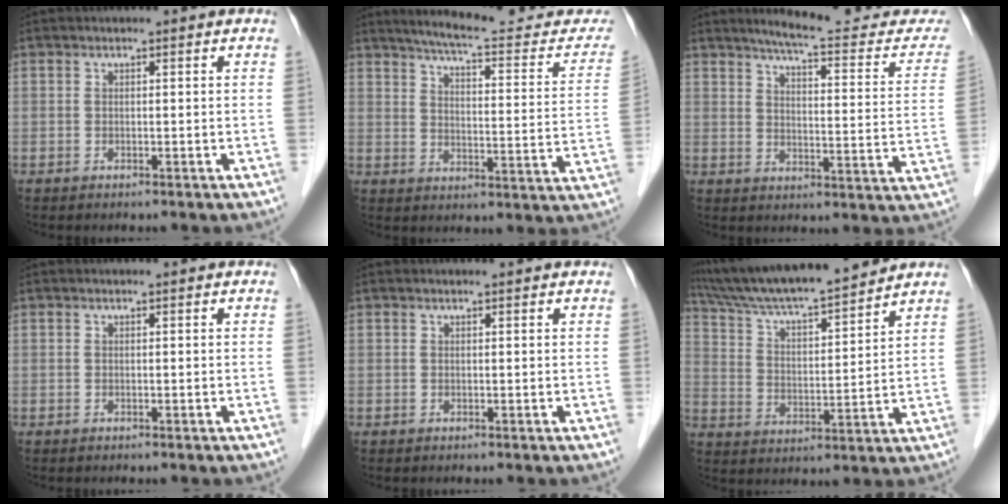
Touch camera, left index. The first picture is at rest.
{"total": 19.9, "force": [18.3, 2.4, 7.3], "torque": [-0.090, -0.050, 0.224]}
{"total": 17.7, "force": [16.4, 1.7, 6.3], "torque": [-0.070, -0.062, 0.194]}
{"total": 0.0}
{"total": 1.2, "force": [1.2, 0.0, 0.3], "torque": [-0.009, 0.006, 0.014]}
{"total": 16.5, "force": [14.9, 0.4, 6.9], "torque": [-0.127, 0.009, 0.251]}